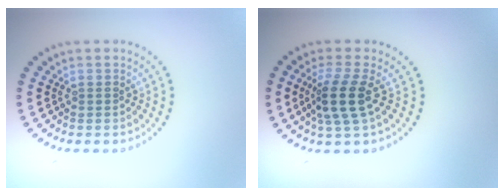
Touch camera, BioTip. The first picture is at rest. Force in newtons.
{"total": 3.7, "press": 3.0, "slide": 2.2}